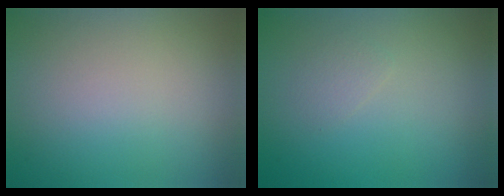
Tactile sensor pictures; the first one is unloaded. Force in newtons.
{"total": 0.9, "press": 0.9, "slide": 0.1}